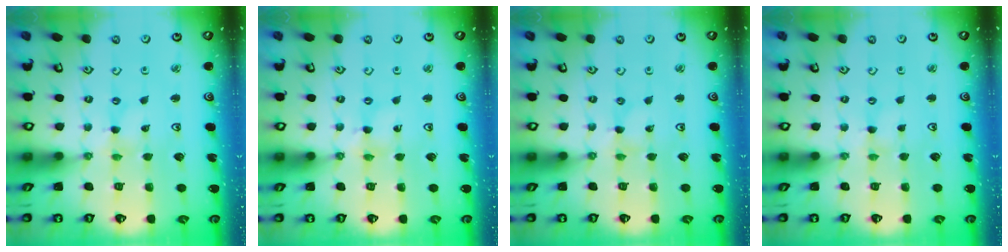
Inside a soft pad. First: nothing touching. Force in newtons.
{"total": 0.9, "press": 0.9, "slide": 0.2}
{"total": 0.0}
{"total": 1.3, "press": 1.3, "slide": 0.3}